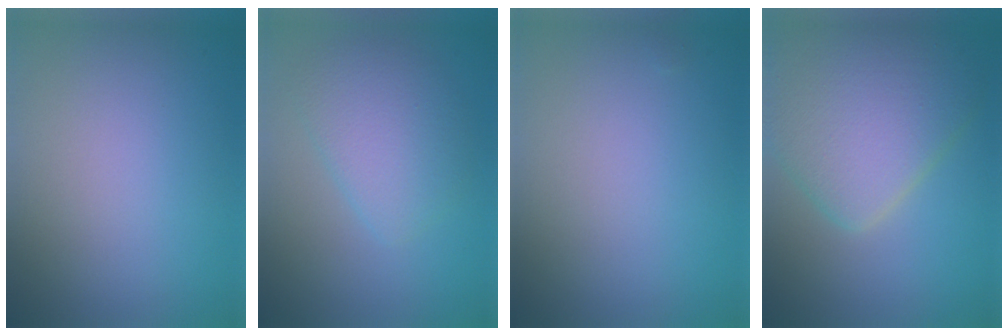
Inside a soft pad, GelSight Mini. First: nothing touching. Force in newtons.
{"total": 3.7, "press": 3.7, "slide": 0.1}
{"total": 0.0}
{"total": 7.4, "press": 7.4, "slide": 0.4}